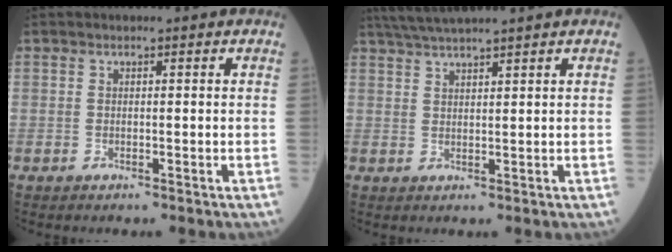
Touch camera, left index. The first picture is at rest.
{"total": 6.8, "force": [6.0, -1.0, 3.2], "torque": [-0.058, 0.028, 0.104]}